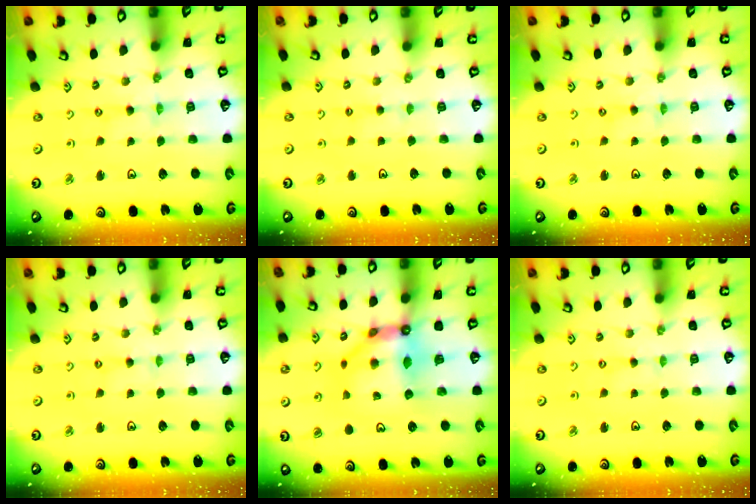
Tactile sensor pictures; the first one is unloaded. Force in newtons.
{"total": 2.8, "press": 2.8, "slide": 0.4}
{"total": 0.6, "press": 0.6, "slide": 0.1}
{"total": 2.0, "press": 2.0, "slide": 0.4}
{"total": 9.5, "press": 9.4, "slide": 1.1}
{"total": 0.6, "press": 0.5, "slide": 0.2}